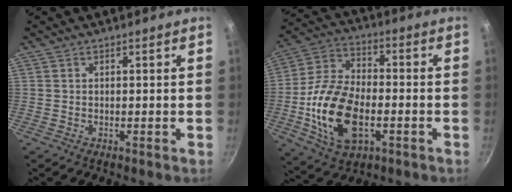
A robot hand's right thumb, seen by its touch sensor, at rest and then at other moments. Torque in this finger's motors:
{"motor_torque": [-0.01, 1.07, 1.42, 0.02, 0.14]}